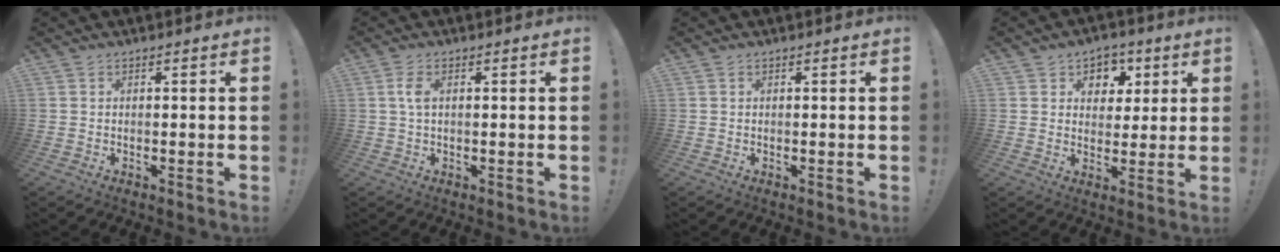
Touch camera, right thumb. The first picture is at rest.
{"total": 3.4, "force": [0.7, 1.7, 2.8], "torque": [-0.055, 0.007, 0.012]}
{"total": 0.0}
{"total": 7.3, "force": [2.6, 6.5, 2.0], "torque": [-0.021, -0.015, 0.052]}